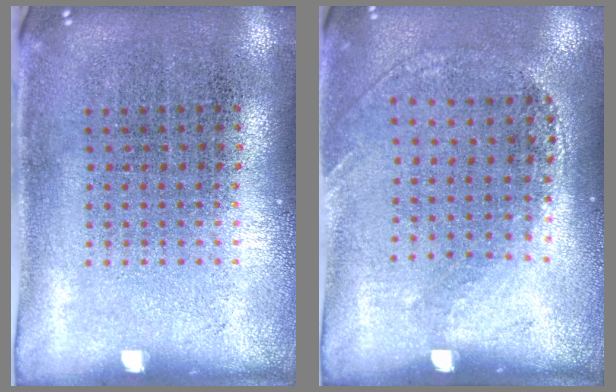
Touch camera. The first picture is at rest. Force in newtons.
{"total": 1.2, "press": 0.9, "slide": 0.9}